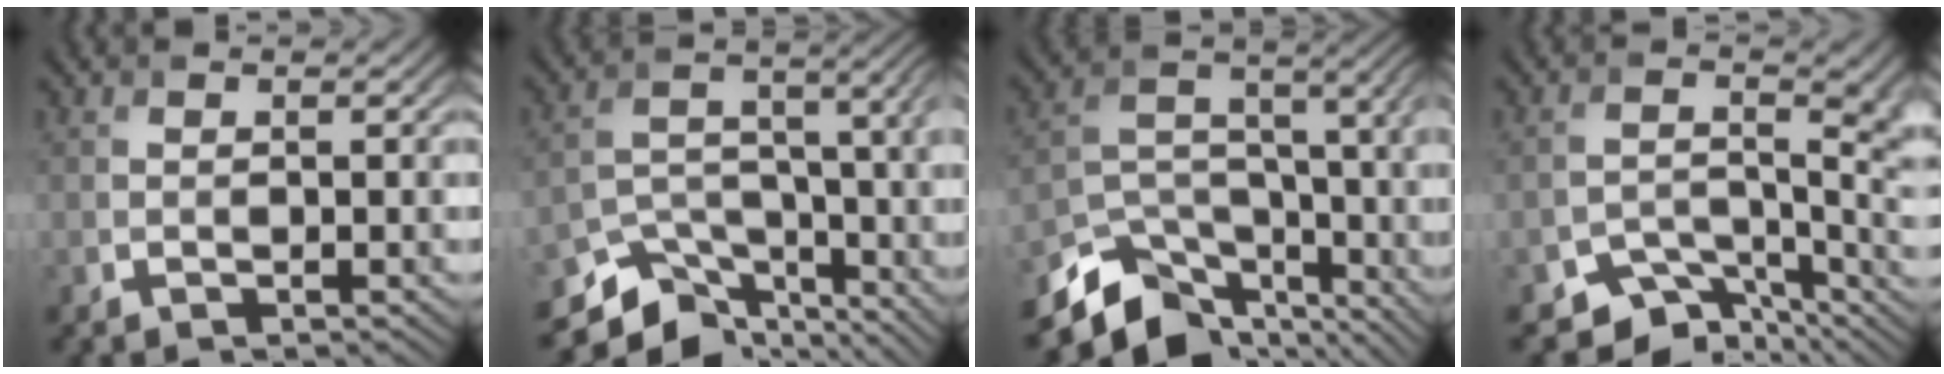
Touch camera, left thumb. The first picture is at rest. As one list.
[{"total": 11.9, "force": [-8.6, 5.8, 5.9], "torque": [-0.122, -0.029, -0.139]}, {"total": 13.6, "force": [-9.2, 6.9, 7.4], "torque": [-0.169, -0.027, -0.148]}, {"total": 6.8, "force": [-3.8, 3.9, 4.2], "torque": [-0.053, -0.017, -0.066]}]